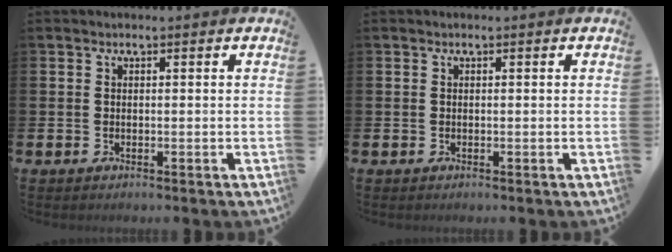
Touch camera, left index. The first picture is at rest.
{"total": 0.0}